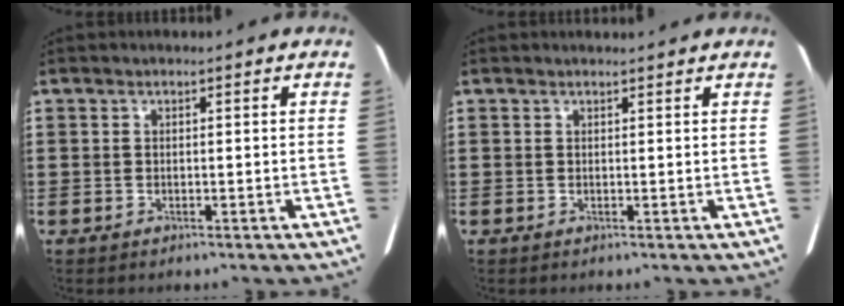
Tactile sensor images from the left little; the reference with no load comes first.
{"total": 0.7, "force": [0.7, 0.0, 0.2], "torque": [0.002, -0.002, 0.011]}